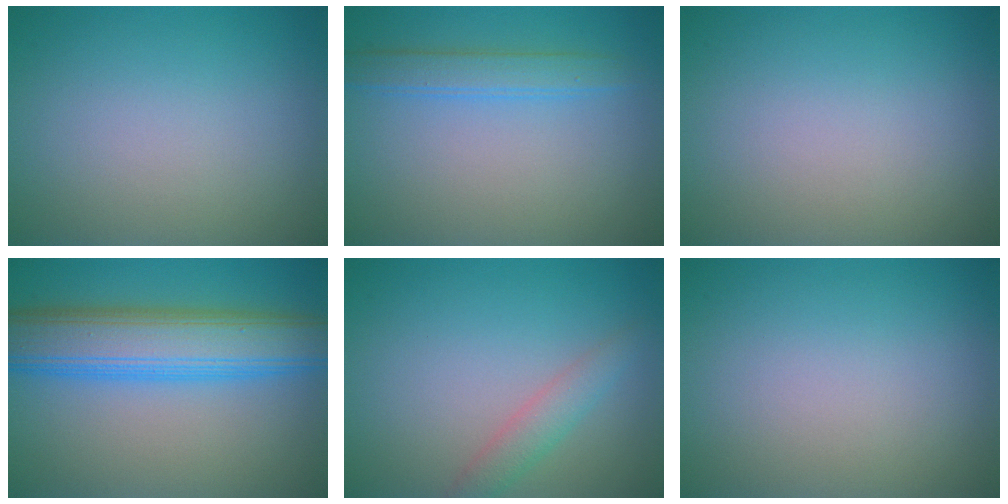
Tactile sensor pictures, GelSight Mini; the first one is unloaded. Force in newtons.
{"total": 2.6, "press": 2.6, "slide": 0.0}
{"total": 0.0}
{"total": 8.7, "press": 8.7, "slide": 0.2}
{"total": 2.1, "press": 2.1, "slide": 0.1}
{"total": 0.0}